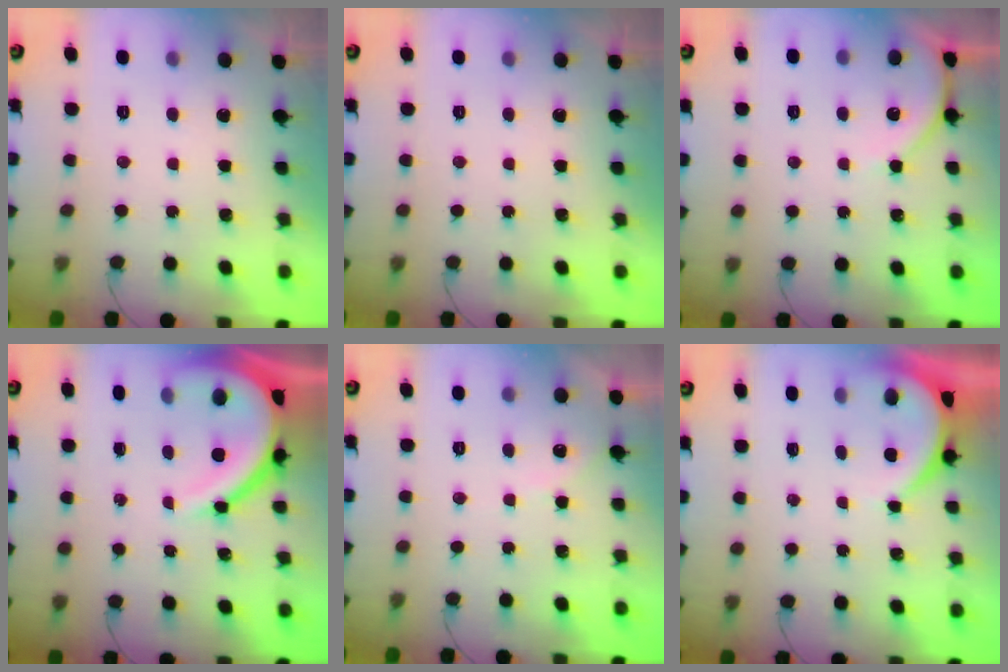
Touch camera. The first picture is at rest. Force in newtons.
{"total": 0.0}
{"total": 5.5, "press": 5.5, "slide": 0.8}
{"total": 12.9, "press": 12.8, "slide": 1.6}
{"total": 3.9, "press": 3.9, "slide": 0.7}
{"total": 3.9, "press": 3.9, "slide": 0.5}